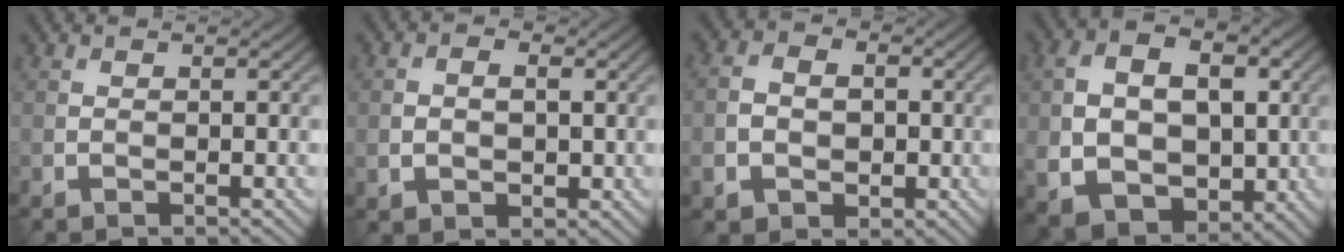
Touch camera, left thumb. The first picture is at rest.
{"total": 3.6, "force": [-0.1, 2.5, 2.5], "torque": [-0.045, -0.003, -0.001]}
{"total": 5.6, "force": [-1.2, 4.4, 3.1], "torque": [-0.063, -0.008, -0.026]}
{"total": 12.5, "force": [0.1, 8.5, 9.1], "torque": [-0.179, -0.002, 0.013]}